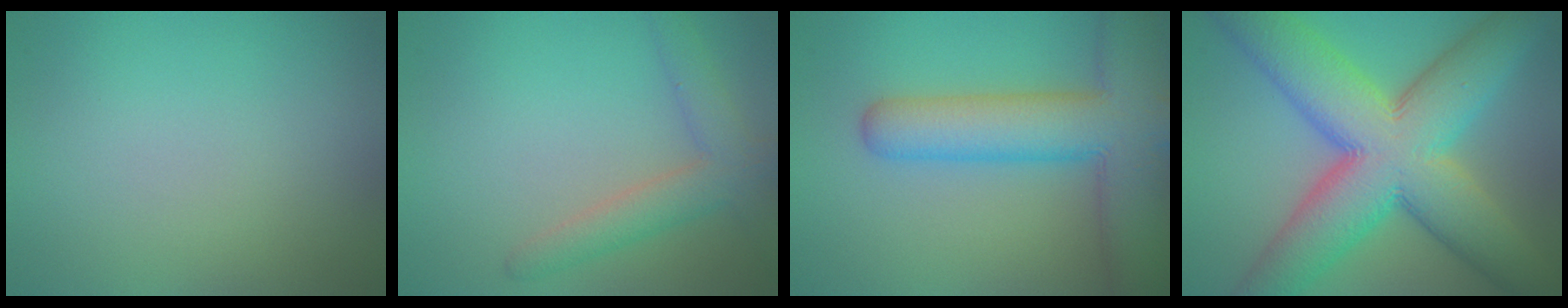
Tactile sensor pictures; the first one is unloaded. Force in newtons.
{"total": 3.6, "press": 3.6, "slide": 0.2}
{"total": 9.0, "press": 9.0, "slide": 0.4}
{"total": 13.6, "press": 13.6, "slide": 0.4}